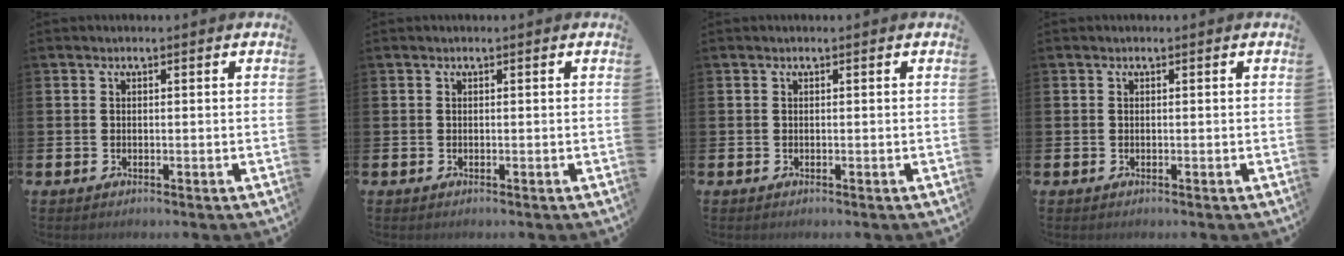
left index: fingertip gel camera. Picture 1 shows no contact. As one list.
[{"total": 0.0}, {"total": 0.0}, {"total": 0.0}]